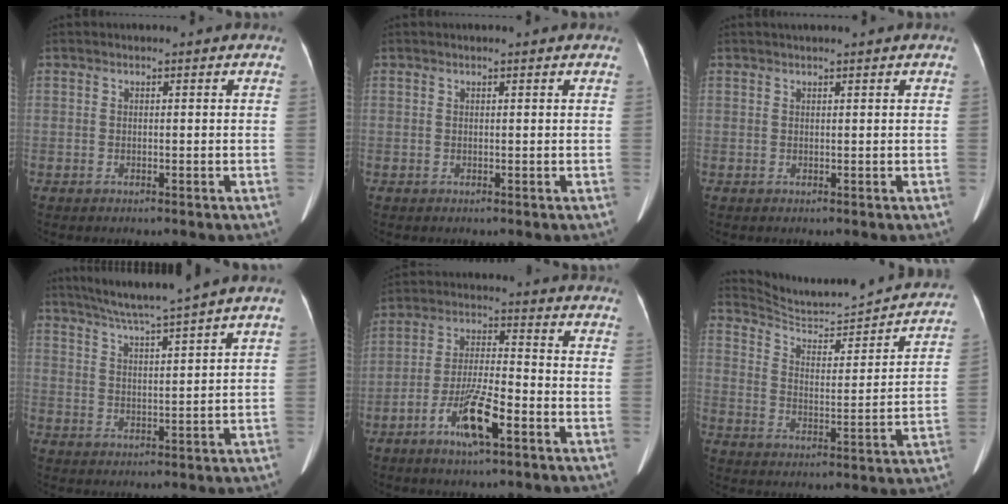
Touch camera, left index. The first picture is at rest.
{"total": 0.8, "force": [0.8, 0.0, 0.3], "torque": [-0.005, 0.010, 0.011]}
{"total": 1.7, "force": [1.4, -0.1, 1.0], "torque": [-0.011, 0.020, 0.028]}
{"total": 9.0, "force": [7.4, -1.9, 4.7], "torque": [-0.079, 0.006, 0.123]}
{"total": 9.5, "force": [-4.8, 1.7, 8.0], "torque": [-0.160, -0.002, -0.087]}
{"total": 20.9, "force": [19.8, 2.1, 6.5], "torque": [-0.099, -0.043, 0.265]}